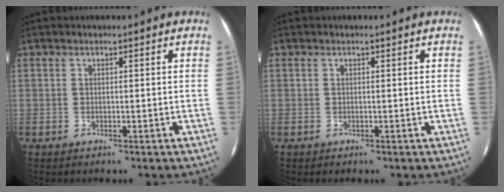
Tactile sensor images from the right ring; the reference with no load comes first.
{"total": 0.0}